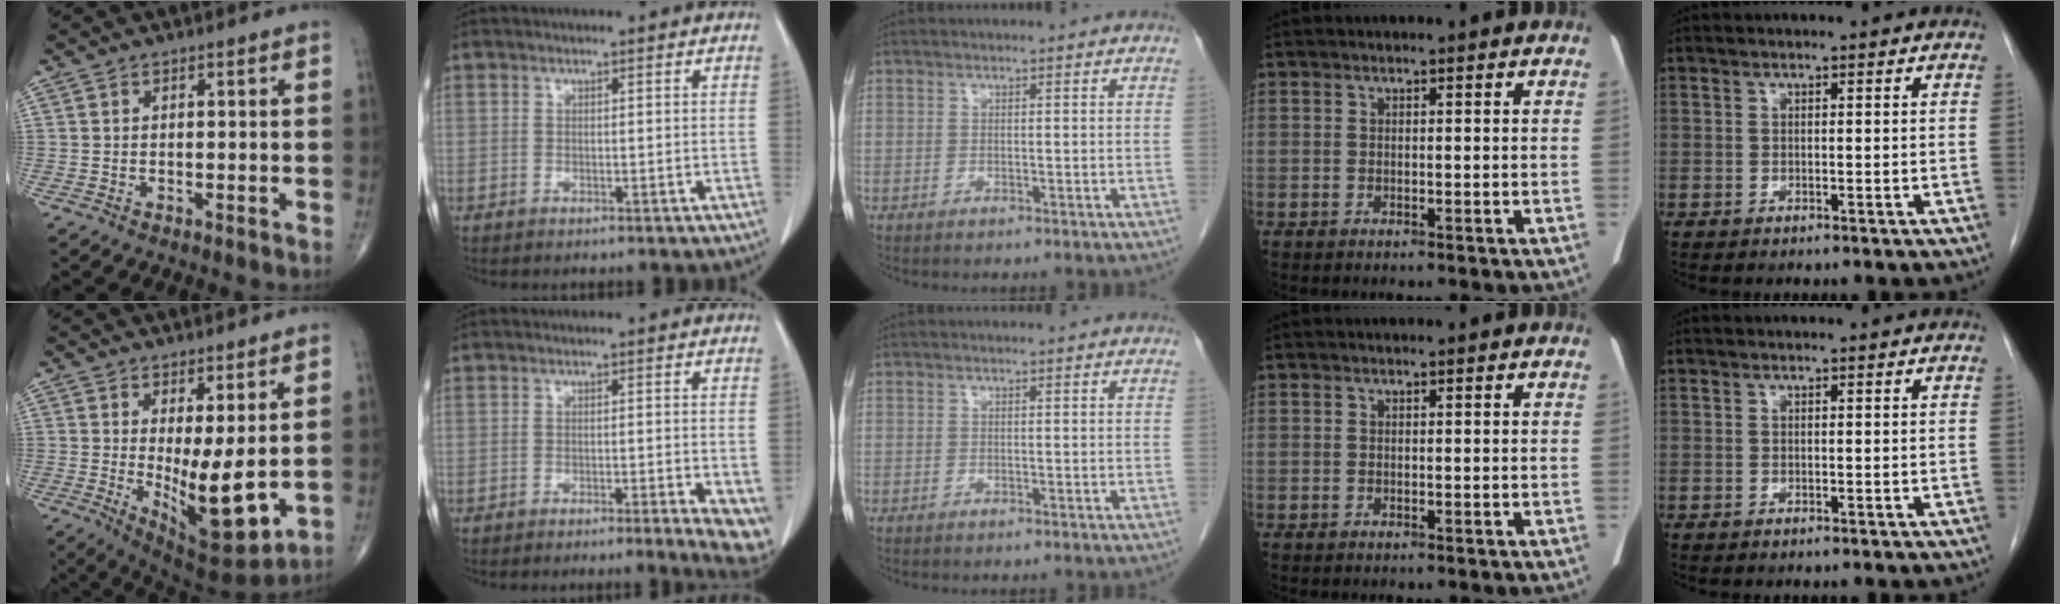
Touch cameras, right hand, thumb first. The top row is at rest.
{"thumb": {"total": 12.2, "force": [-0.1, 4.1, 11.5], "torque": [-0.171, -0.030, 0.015]}, "index": {"total": 7.4, "force": [-4.3, 1.0, 5.9], "torque": [-0.056, -0.011, -0.061]}}